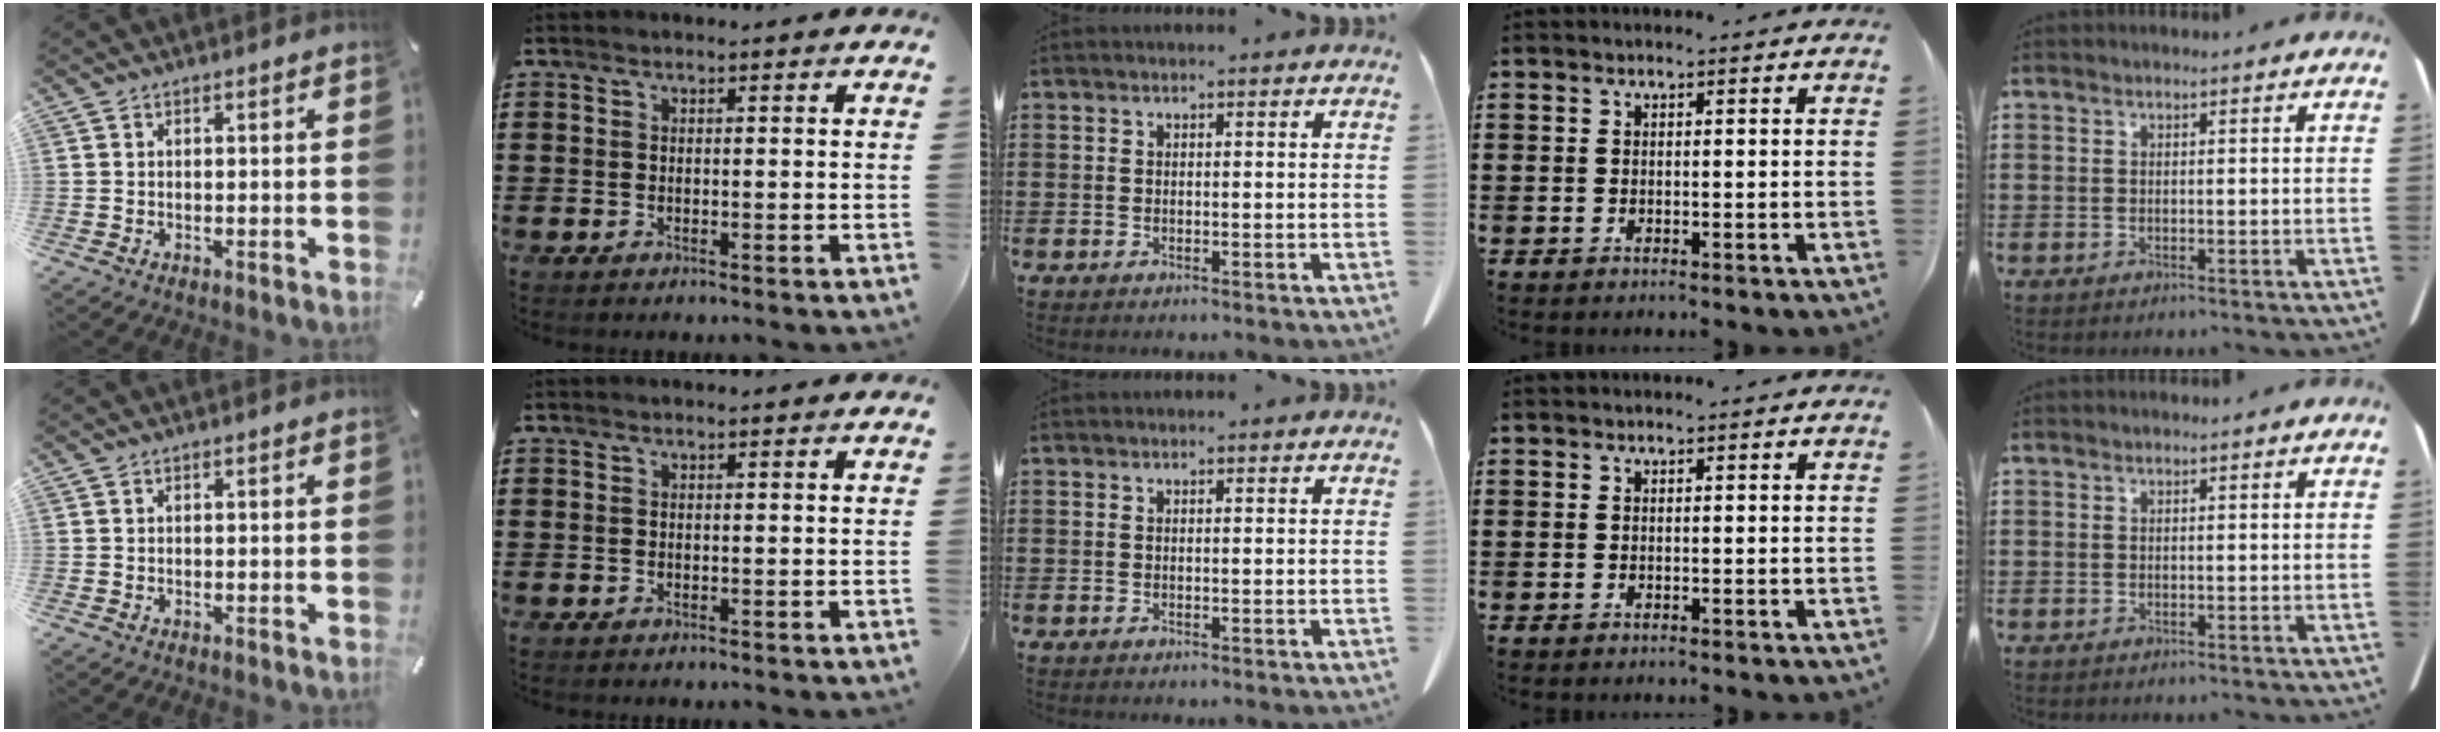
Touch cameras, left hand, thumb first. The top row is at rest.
{}